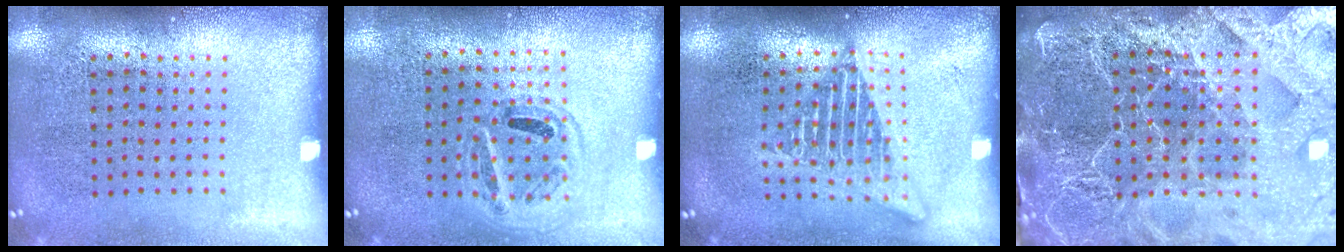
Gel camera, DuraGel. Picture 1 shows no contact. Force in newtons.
{"total": 0.9, "press": 0.8, "slide": 0.2}
{"total": 2.3, "press": 2.3, "slide": 0.1}
{"total": 5.6, "press": 5.0, "slide": 2.5}